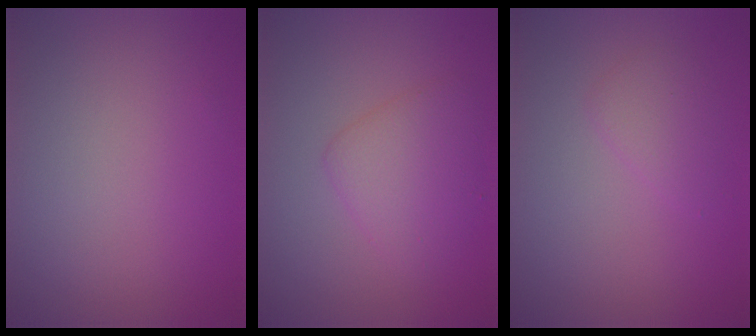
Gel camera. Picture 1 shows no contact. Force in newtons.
{"total": 3.1, "press": 3.1, "slide": 0.1}
{"total": 1.5, "press": 1.5, "slide": 0.2}